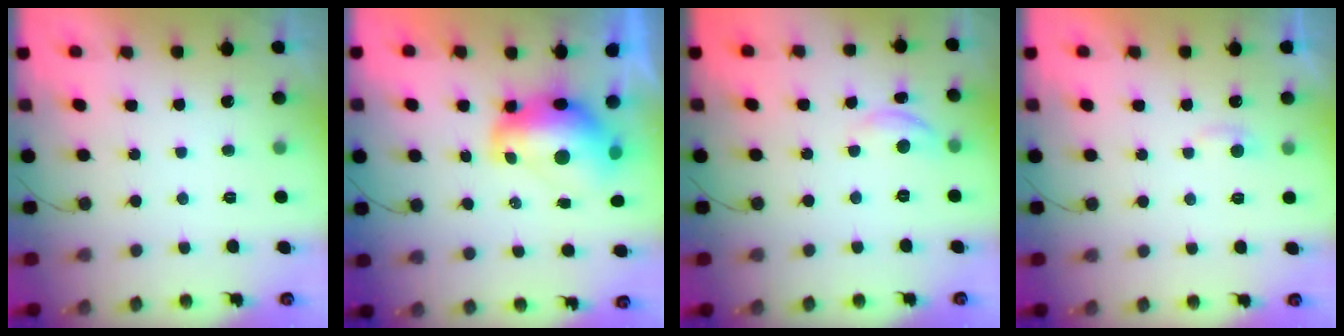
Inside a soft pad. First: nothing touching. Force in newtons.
{"total": 11.3, "press": 11.2, "slide": 1.0}
{"total": 5.4, "press": 5.4, "slide": 0.5}
{"total": 2.7, "press": 2.7, "slide": 0.2}